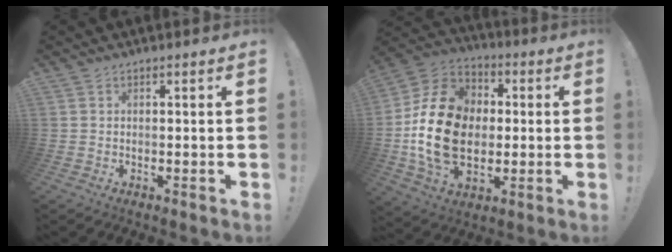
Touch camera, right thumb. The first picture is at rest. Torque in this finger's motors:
{"motor_torque": [2.00, 3.01, 1.57, -1.20, 0.74]}